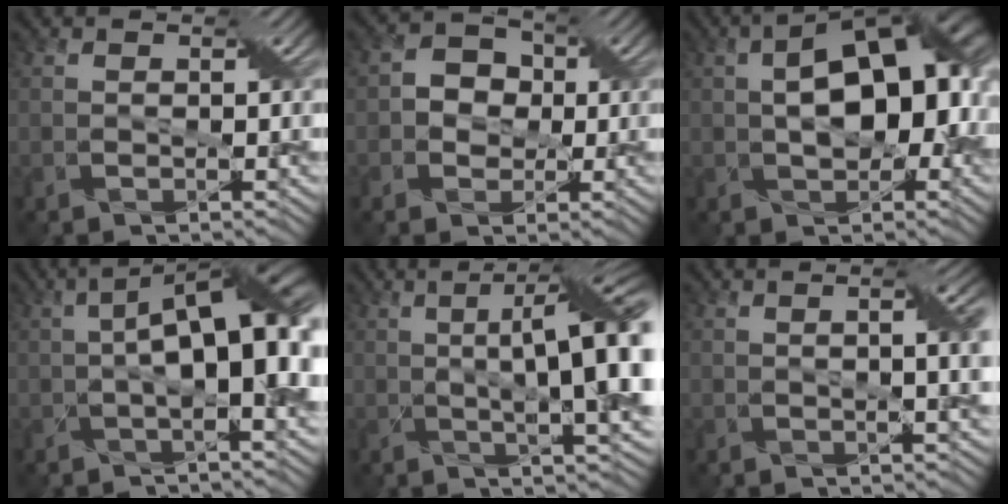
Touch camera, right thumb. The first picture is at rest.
{"total": 3.9, "force": [-0.1, 3.4, 1.8], "torque": [-0.033, 0.007, -0.017]}
{"total": 13.1, "force": [0.8, 7.1, 11.0], "torque": [-0.158, 0.014, 0.009]}
{"total": 12.5, "force": [0.3, 4.8, 11.6], "torque": [-0.180, 0.014, 0.004]}
{"total": 12.9, "force": [1.4, 3.3, 12.4], "torque": [-0.159, 0.019, 0.018]}
{"total": 4.6, "force": [0.6, 1.0, 4.5], "torque": [-0.066, 0.009, 0.011]}